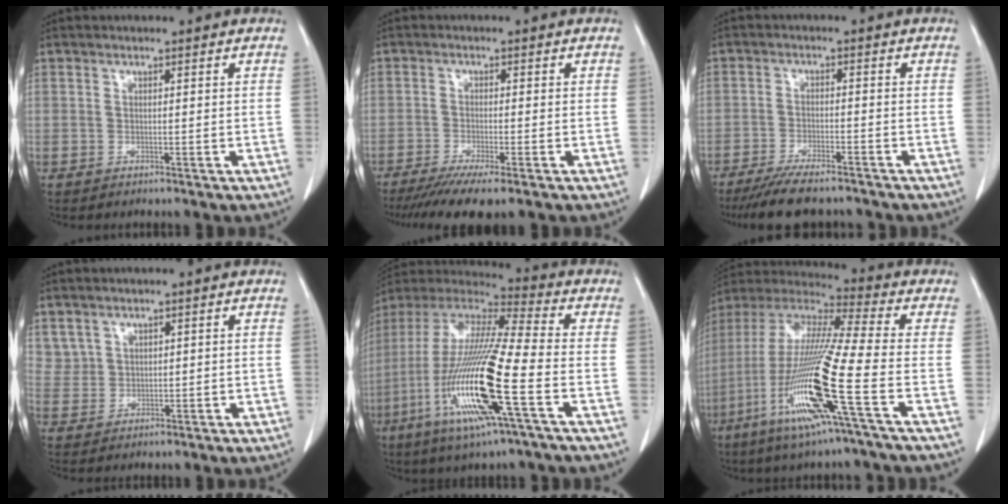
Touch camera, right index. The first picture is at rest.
{"total": 7.8, "force": [-5.6, 0.4, 5.4], "torque": [-0.085, -0.017, -0.091]}
{"total": 9.5, "force": [-8.2, 1.4, 4.5], "torque": [-0.070, -0.019, -0.129]}
{"total": 3.3, "force": [2.1, 2.6, 0.2], "torque": [0.001, 0.006, 0.047]}
{"total": 21.9, "force": [-7.0, 1.7, 20.8], "torque": [-0.452, -0.034, -0.137]}
{"total": 19.9, "force": [-7.4, -0.3, 18.5], "torque": [-0.403, -0.035, -0.153]}